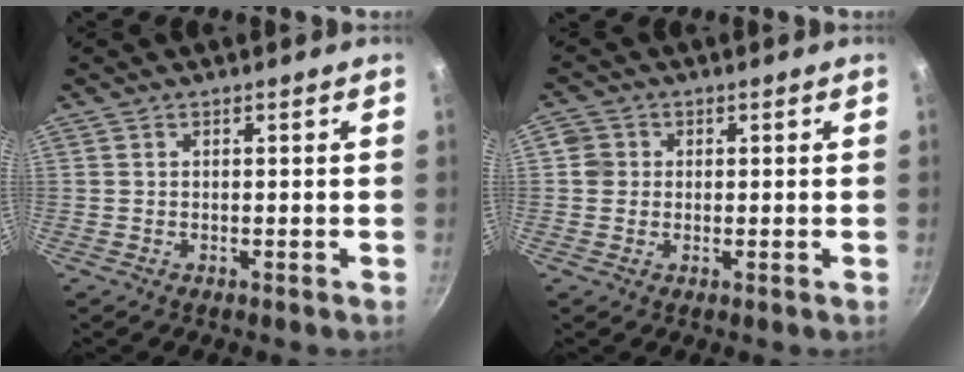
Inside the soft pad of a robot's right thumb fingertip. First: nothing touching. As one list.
[{"total": 3.2, "force": [0.4, 3.1, 0.9], "torque": [0.002, 0.004, 0.004]}]